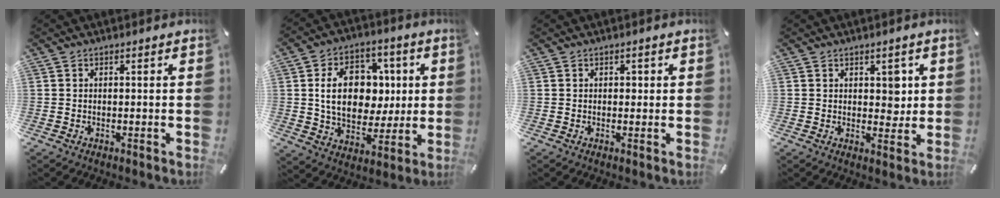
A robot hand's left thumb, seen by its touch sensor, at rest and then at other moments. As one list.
[{"total": 15.6, "force": [2.0, 11.9, 9.9], "torque": [-0.161, 0.007, 0.039]}, {"total": 0.9, "force": [0.1, 0.8, 0.4], "torque": [0.000, 0.001, -0.001]}, {"total": 4.1, "force": [1.5, 3.1, 2.3], "torque": [-0.009, -0.008, 0.018]}]